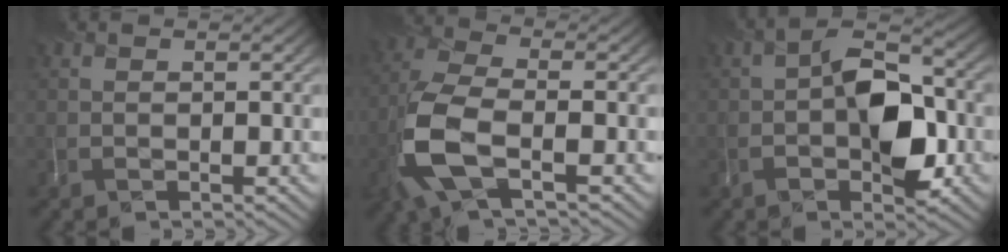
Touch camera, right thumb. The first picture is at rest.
{"total": 9.3, "force": [-3.2, 3.8, 7.9], "torque": [-0.187, -0.006, -0.073]}
{"total": 7.6, "force": [-1.7, 3.8, 6.4], "torque": [-0.094, 0.017, -0.030]}